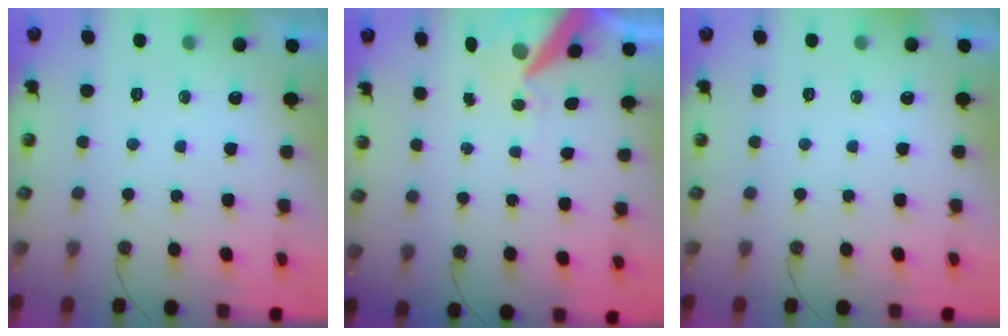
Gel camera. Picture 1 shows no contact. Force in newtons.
{"total": 10.0, "press": 9.9, "slide": 1.4}
{"total": 0.0}